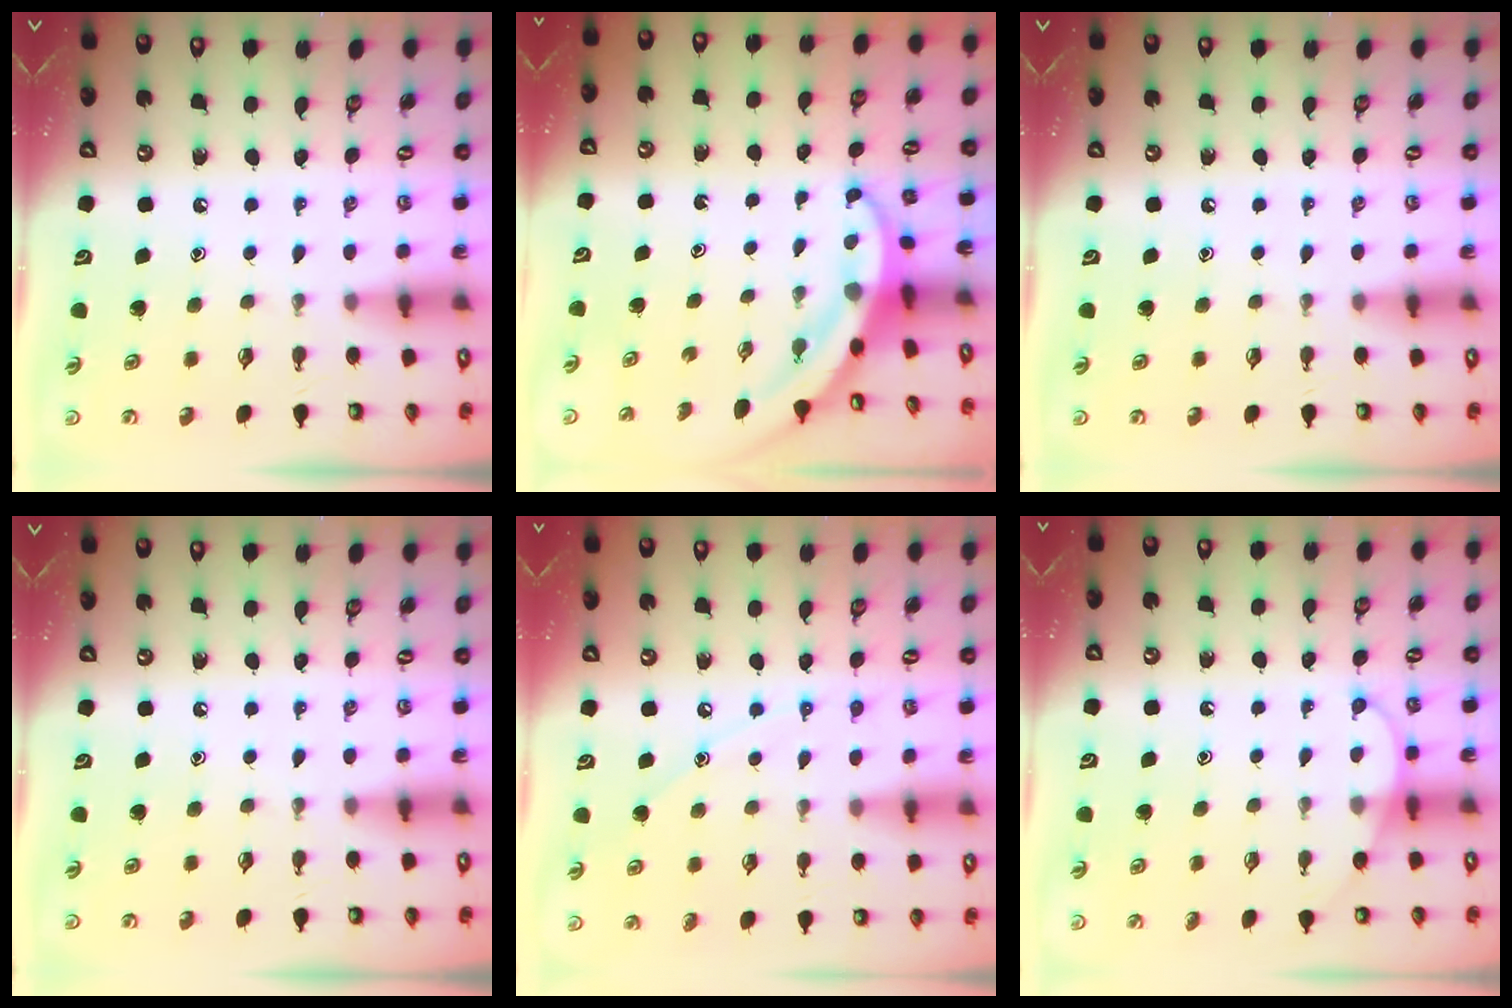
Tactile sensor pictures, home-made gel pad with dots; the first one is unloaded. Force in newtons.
{"total": 3.7, "press": 3.7, "slide": 0.5}
{"total": 0.0}
{"total": 0.0}
{"total": 6.7, "press": 6.7, "slide": 0.5}
{"total": 6.5, "press": 6.5, "slide": 0.5}